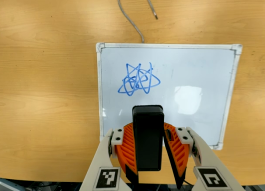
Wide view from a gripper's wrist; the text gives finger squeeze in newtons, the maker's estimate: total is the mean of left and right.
{"total": 6.2, "left": 5.3, "right": 7.1}